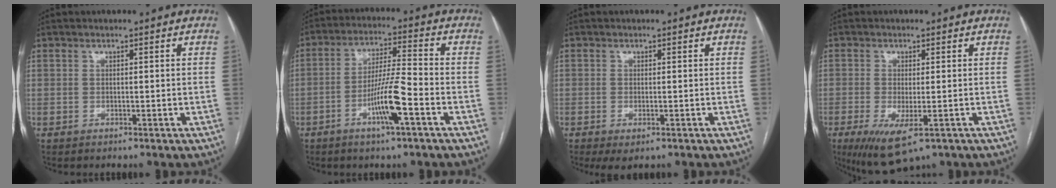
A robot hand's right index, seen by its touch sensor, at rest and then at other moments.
{"total": 9.0, "force": [-3.8, 0.3, 8.2], "torque": [-0.156, -0.001, -0.069]}
{"total": 2.7, "force": [-1.2, 1.0, 2.2], "torque": [-0.037, -0.004, -0.013]}
{"total": 8.3, "force": [-4.2, 2.6, 6.7], "torque": [-0.115, -0.023, -0.062]}